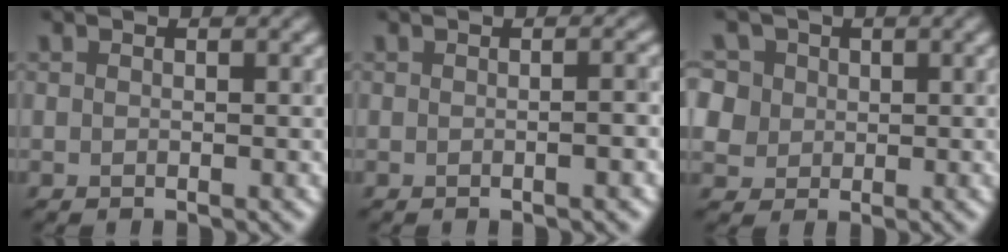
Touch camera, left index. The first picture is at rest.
{"total": 1.3, "force": [-0.4, 0.3, 1.2], "torque": [-0.009, 0.006, -0.001]}
{"total": 7.5, "force": [3.2, 5.9, 3.2], "torque": [-0.062, 0.028, 0.032]}